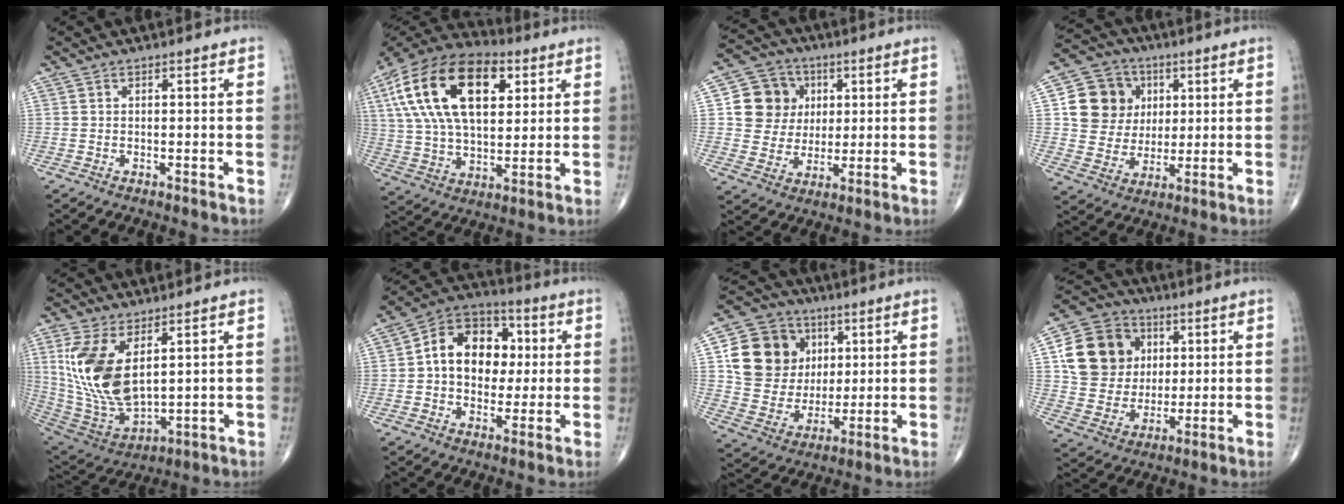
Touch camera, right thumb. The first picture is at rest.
{"total": 24.9, "force": [8.3, 13.5, 19.3], "torque": [-0.352, 0.003, 0.142]}
{"total": 11.1, "force": [2.5, 10.2, 3.6], "torque": [-0.025, 0.001, 0.043]}
{"total": 12.8, "force": [3.1, 11.6, 4.4], "torque": [-0.042, 0.002, 0.056]}
{"total": 16.1, "force": [4.8, 8.0, 13.0], "torque": [-0.257, -0.023, 0.117]}
{"total": 15.4, "force": [1.7, 11.3, 10.3], "torque": [-0.115, 0.020, 0.019]}
{"total": 17.2, "force": [4.5, 15.0, 7.2], "torque": [-0.094, 0.006, 0.091]}
{"total": 16.6, "force": [4.1, 14.4, 7.2], "torque": [-0.106, 0.006, 0.077]}